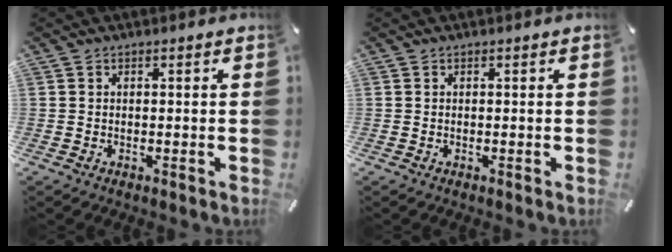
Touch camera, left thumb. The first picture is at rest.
{"total": 0.0}